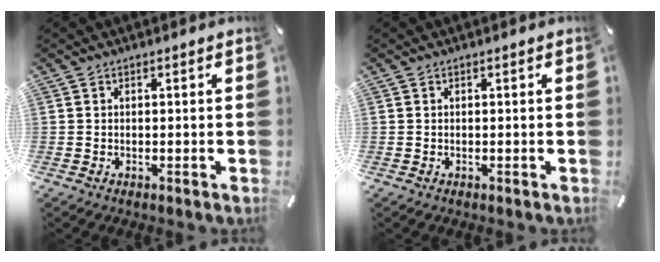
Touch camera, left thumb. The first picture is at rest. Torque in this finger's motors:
{"motor_torque": [-0.04, -0.01, 0.02, -0.02, 0.00]}